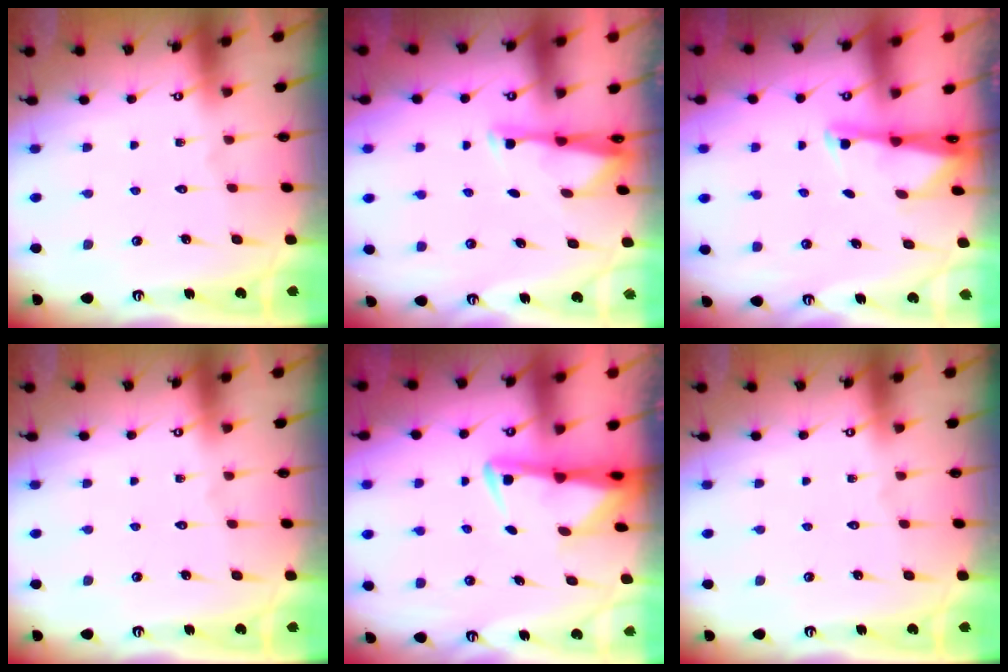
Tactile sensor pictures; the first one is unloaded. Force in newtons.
{"total": 3.1, "press": 3.0, "slide": 0.6}
{"total": 1.9, "press": 1.9, "slide": 0.4}
{"total": 0.0}
{"total": 3.1, "press": 3.0, "slide": 0.5}
{"total": 0.0}